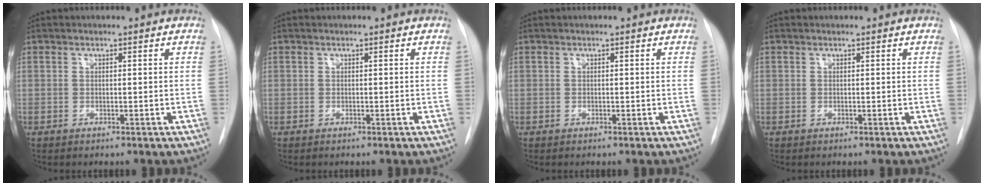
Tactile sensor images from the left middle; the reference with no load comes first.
{"total": 0.0}
{"total": 0.0}
{"total": 0.0}